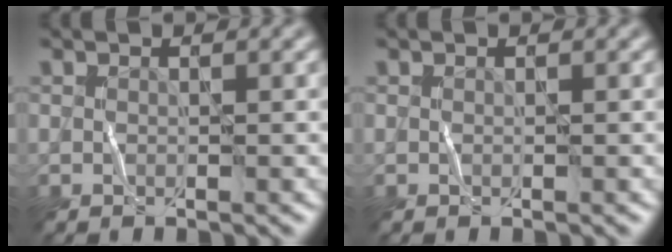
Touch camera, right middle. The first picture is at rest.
{"total": 0.0}